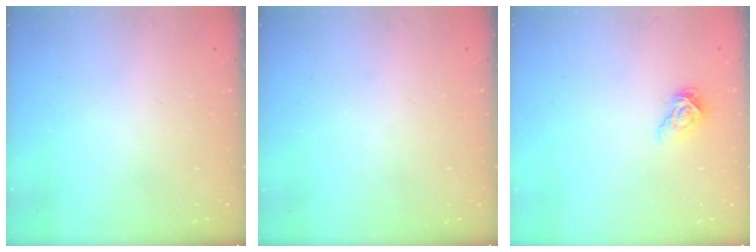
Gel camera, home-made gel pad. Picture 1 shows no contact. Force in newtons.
{"total": 0.0}
{"total": 8.0, "press": 7.9, "slide": 1.2}